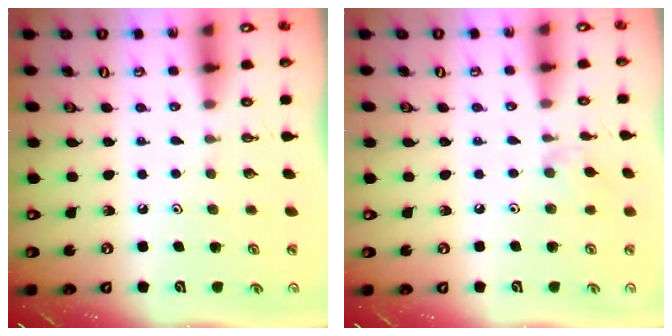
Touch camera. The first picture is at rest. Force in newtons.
{"total": 6.9, "press": 6.9, "slide": 0.9}